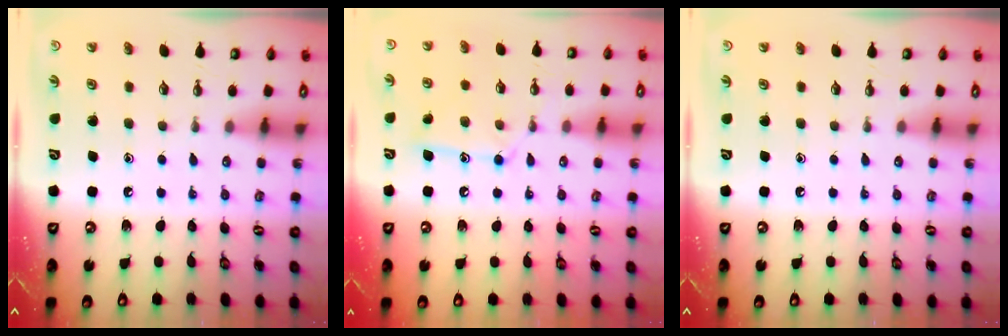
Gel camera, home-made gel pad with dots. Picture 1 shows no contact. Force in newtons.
{"total": 11.7, "press": 11.7, "slide": 0.9}
{"total": 0.0}